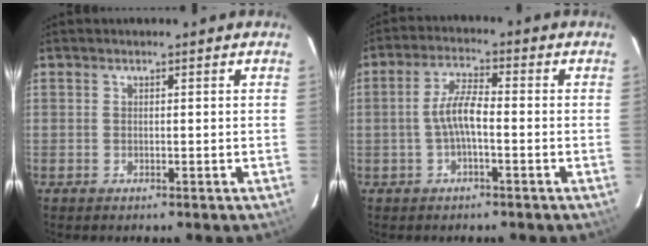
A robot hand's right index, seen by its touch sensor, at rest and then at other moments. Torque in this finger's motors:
{"motor_torque": [1.12, -0.27, 0.65, 0.16]}